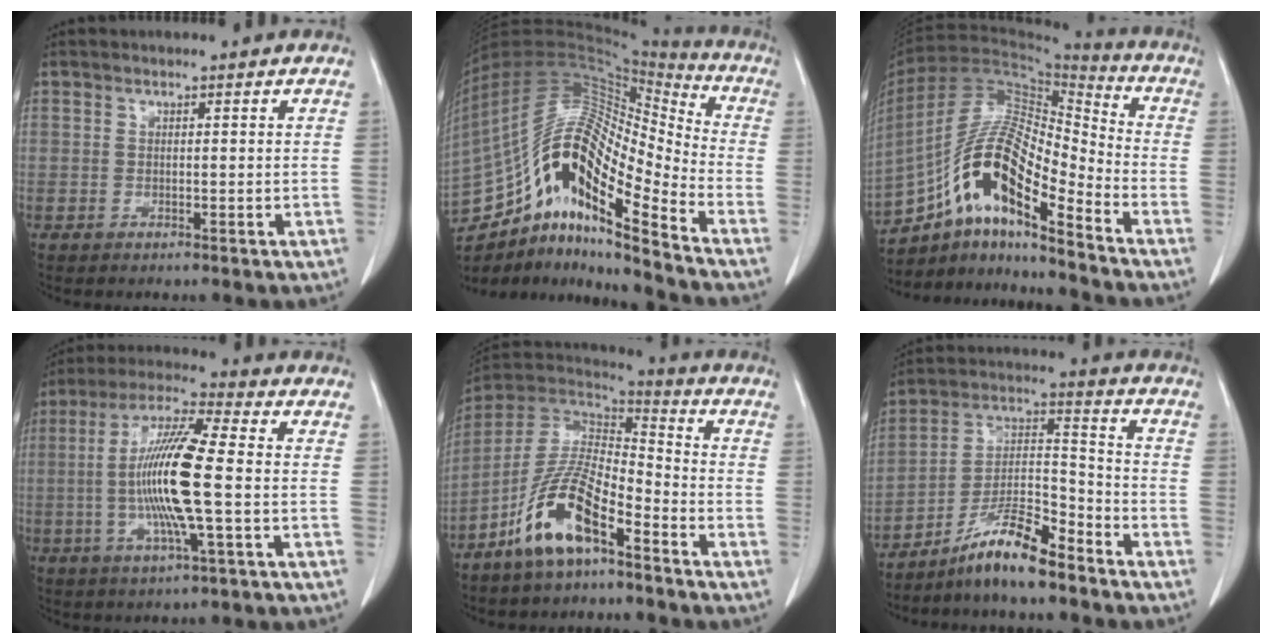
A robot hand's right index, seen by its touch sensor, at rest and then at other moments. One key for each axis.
{"total": 22.9, "fx": -13.9, "fy": 5.0, "fz": 17.5, "tx": -0.348, "ty": 0.030, "tz": -0.248}
{"total": 16.0, "fx": -9.4, "fy": 3.6, "fz": 12.5, "tx": -0.242, "ty": 0.027, "tz": -0.165}
{"total": 14.1, "fx": -1.4, "fy": 0.8, "fz": 14.0, "tx": -0.278, "ty": -0.001, "tz": -0.034}
{"total": 12.7, "fx": -7.5, "fy": 3.7, "fz": 9.6, "tx": -0.195, "ty": 0.001, "tz": -0.146}
{"total": 10.4, "fx": -8.1, "fy": 1.4, "fz": 6.3, "tx": -0.121, "ty": 0.010, "tz": -0.151}